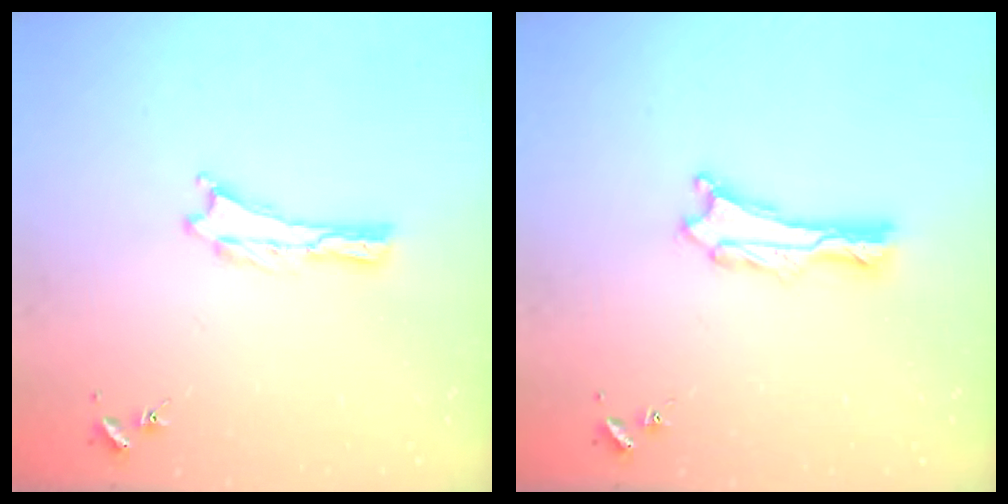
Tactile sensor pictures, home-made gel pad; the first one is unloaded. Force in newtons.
{"total": 0.9, "press": 0.9, "slide": 0.2}